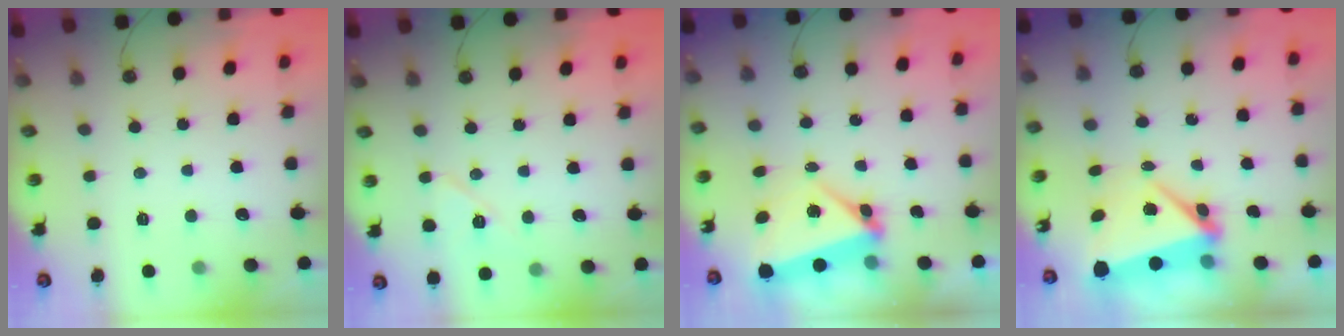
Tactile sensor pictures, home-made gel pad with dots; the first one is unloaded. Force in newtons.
{"total": 7.5, "press": 7.4, "slide": 0.9}
{"total": 5.8, "press": 5.1, "slide": 2.8}
{"total": 7.9, "press": 7.6, "slide": 2.0}